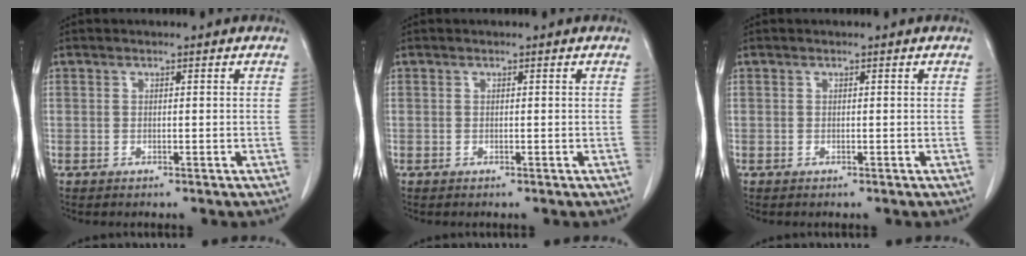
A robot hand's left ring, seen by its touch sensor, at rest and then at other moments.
{"total": 0.0}
{"total": 0.0}